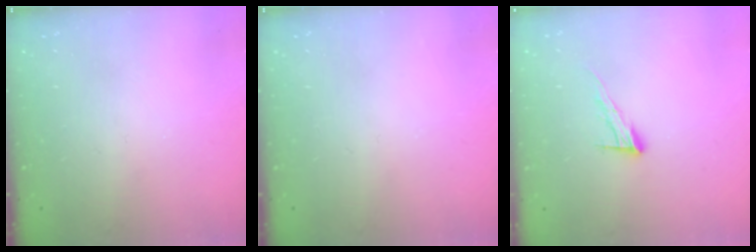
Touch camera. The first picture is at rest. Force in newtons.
{"total": 0.0}
{"total": 9.1, "press": 9.1, "slide": 0.6}